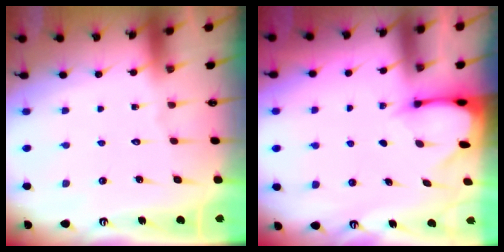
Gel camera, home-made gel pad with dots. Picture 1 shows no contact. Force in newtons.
{"total": 2.6, "press": 2.5, "slide": 0.3}